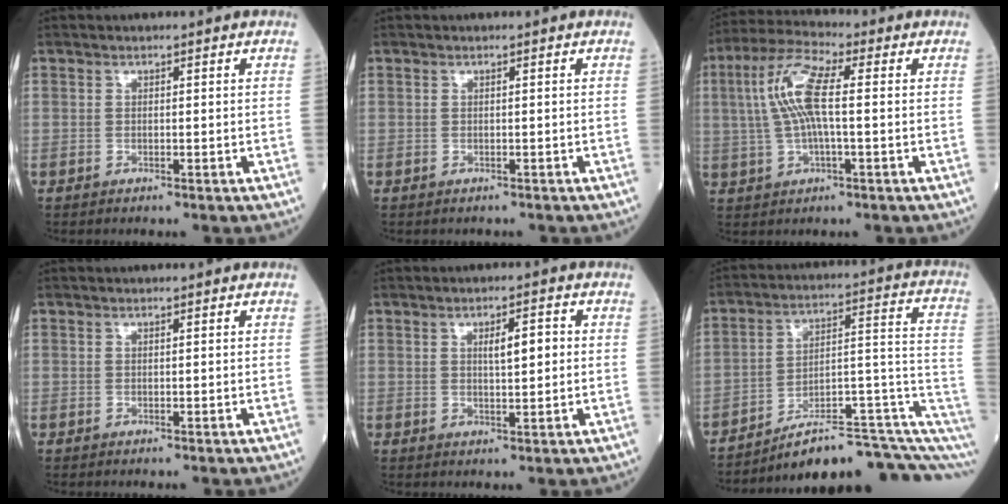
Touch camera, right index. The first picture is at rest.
{"total": 0.0}
{"total": 9.7, "force": [1.2, 2.1, 9.5], "torque": [-0.207, 0.021, 0.020]}
{"total": 0.0}
{"total": 3.9, "force": [0.7, 0.9, 3.8], "torque": [-0.061, 0.006, 0.012]}
{"total": 17.1, "force": [-10.9, 3.4, 12.8], "torque": [-0.125, 0.073, -0.152]}